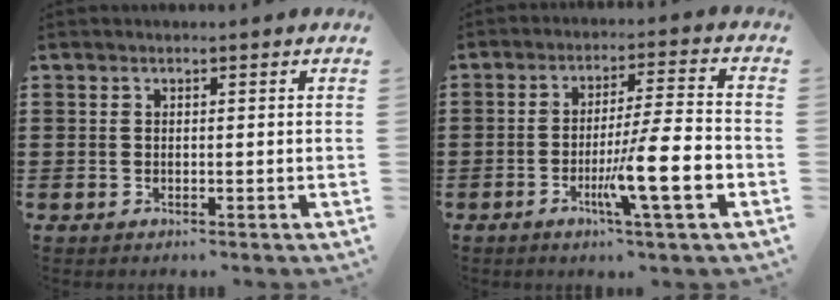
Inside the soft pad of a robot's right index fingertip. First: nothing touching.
{"total": 11.1, "force": [-3.9, 1.0, 10.4], "torque": [-0.174, -0.010, -0.069]}